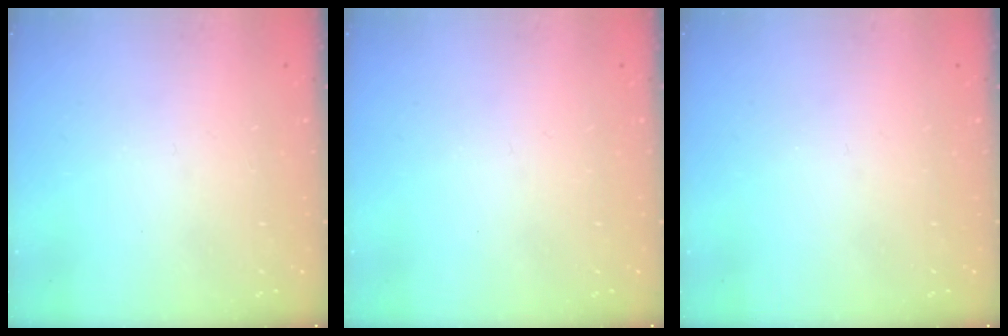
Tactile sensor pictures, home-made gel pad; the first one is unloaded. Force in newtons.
{"total": 0.0}
{"total": 0.0}